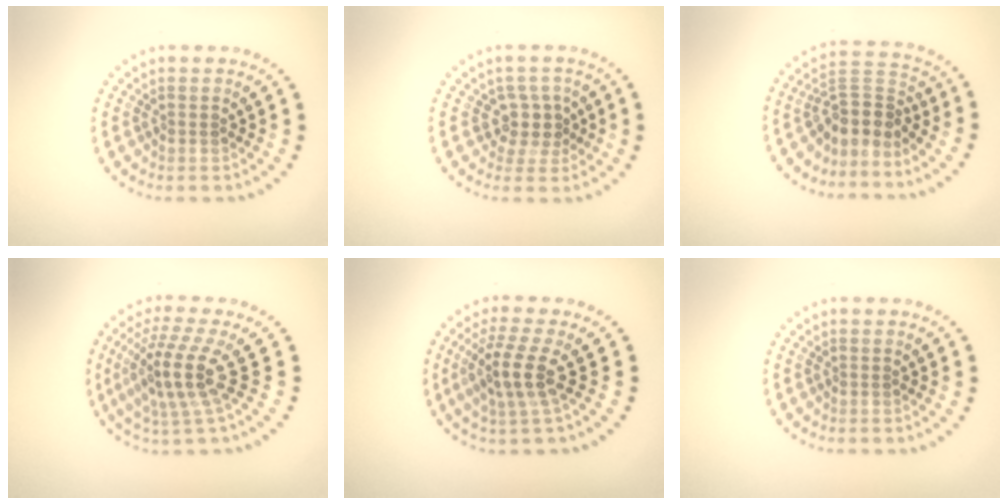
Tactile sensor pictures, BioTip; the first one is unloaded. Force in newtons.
{"total": 2.5, "press": 1.9, "slide": 1.6}
{"total": 3.3, "press": 2.5, "slide": 2.2}
{"total": 4.5, "press": 3.3, "slide": 3.0}
{"total": 3.7, "press": 3.0, "slide": 2.0}
{"total": 0.0}